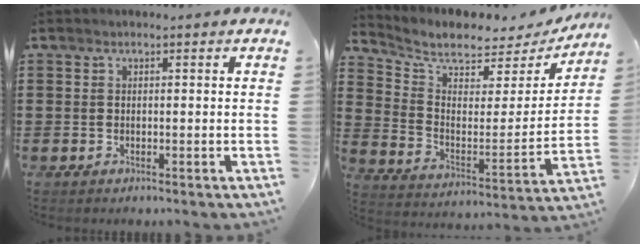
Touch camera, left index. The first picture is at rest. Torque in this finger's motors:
{"motor_torque": [1.67, -0.47, 0.11, 0.06]}